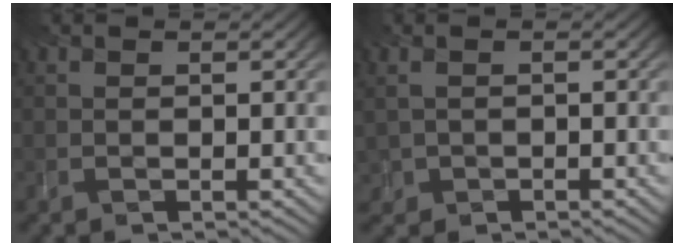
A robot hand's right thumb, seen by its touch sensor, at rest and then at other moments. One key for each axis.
{"total": 0.6, "fx": -0.1, "fy": 0.5, "fz": 0.2, "tx": -0.015, "ty": 0.001, "tz": 0.008}